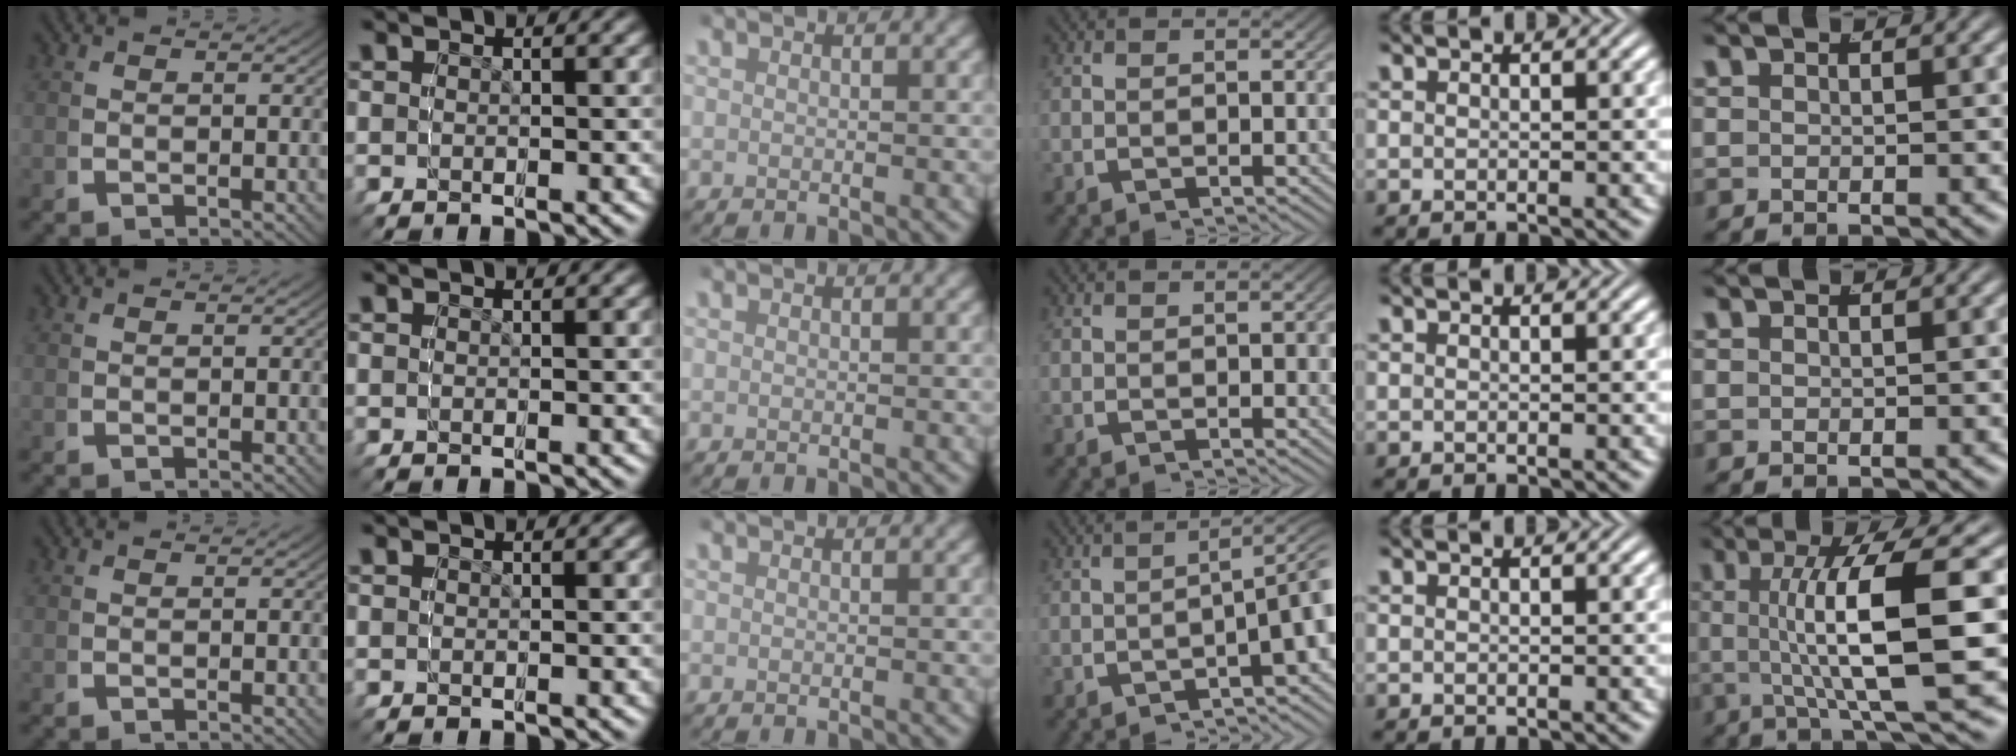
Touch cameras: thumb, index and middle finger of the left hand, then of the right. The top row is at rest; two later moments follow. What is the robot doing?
{"motion": "grasp_and_lifting", "object": "bottle"}